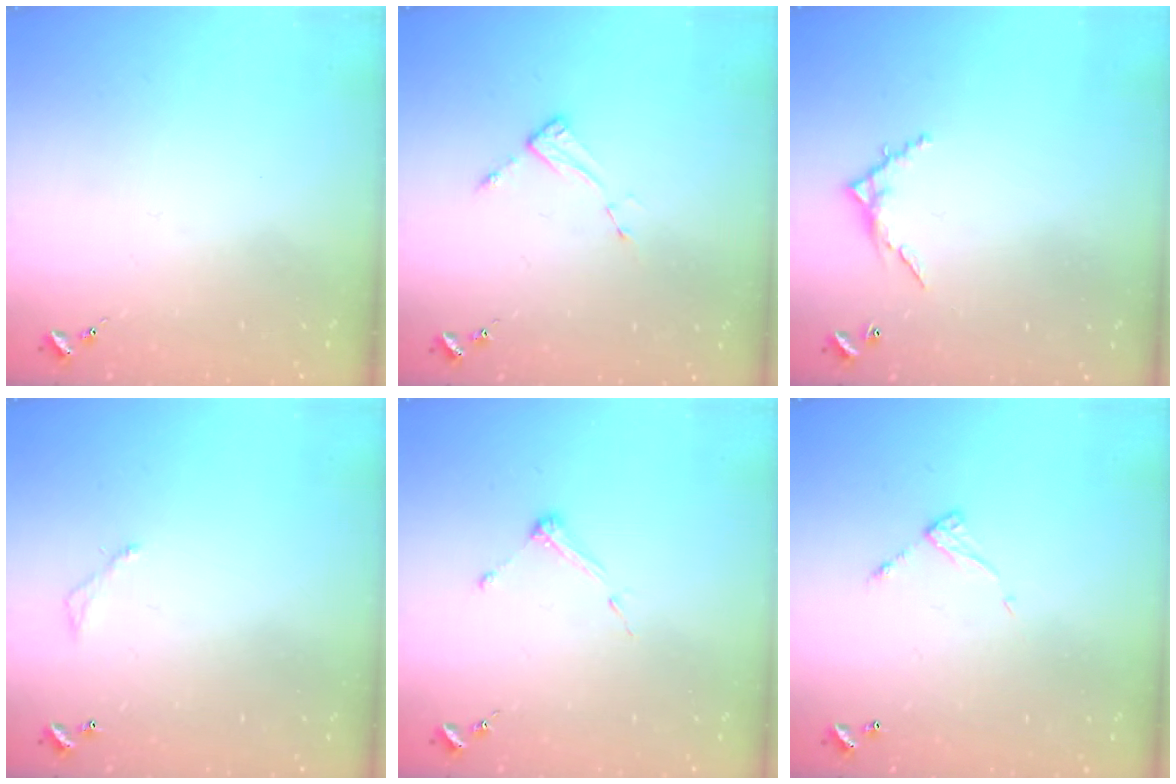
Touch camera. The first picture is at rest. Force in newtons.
{"total": 3.8, "press": 3.8, "slide": 0.3}
{"total": 5.7, "press": 5.7, "slide": 0.5}
{"total": 3.8, "press": 3.8, "slide": 0.2}
{"total": 4.4, "press": 4.3, "slide": 0.5}
{"total": 6.4, "press": 6.4, "slide": 0.4}